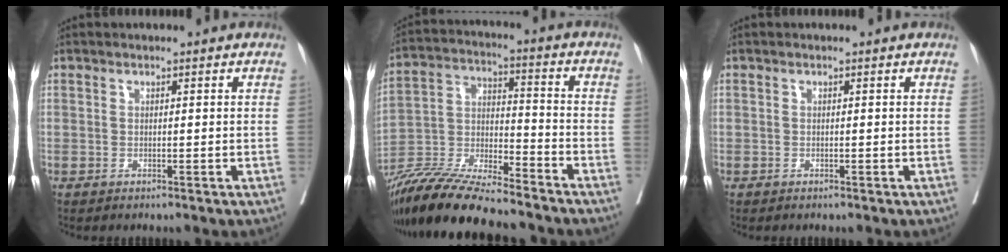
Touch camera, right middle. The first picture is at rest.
{"total": 17.7, "force": [-15.9, 1.5, 7.7], "torque": [-0.154, -0.018, -0.288]}
{"total": 0.8, "force": [-0.3, 0.8, -0.1], "torque": [0.004, 0.007, -0.008]}